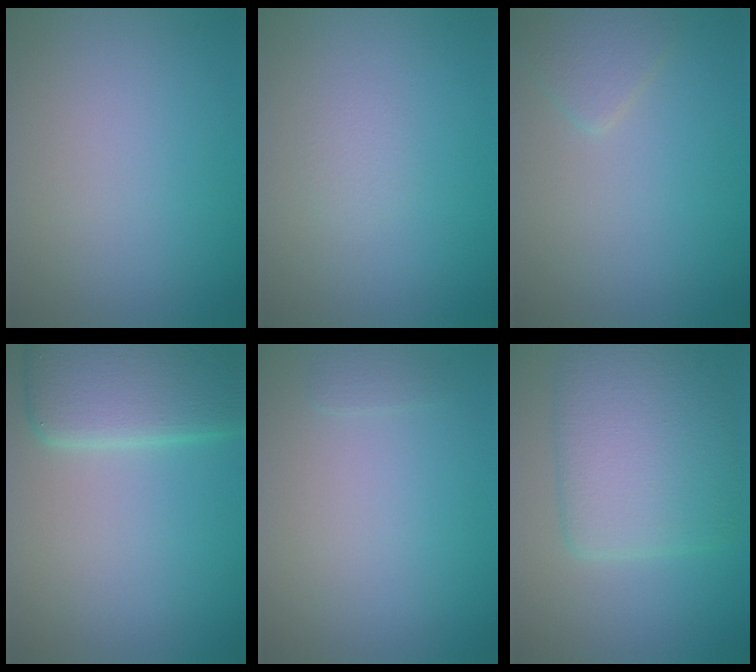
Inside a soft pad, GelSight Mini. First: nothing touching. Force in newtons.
{"total": 0.8, "press": 0.8, "slide": 0.1}
{"total": 1.6, "press": 1.6, "slide": 0.1}
{"total": 7.1, "press": 7.1, "slide": 0.3}
{"total": 0.7, "press": 0.7, "slide": 0.1}
{"total": 6.6, "press": 6.6, "slide": 0.3}